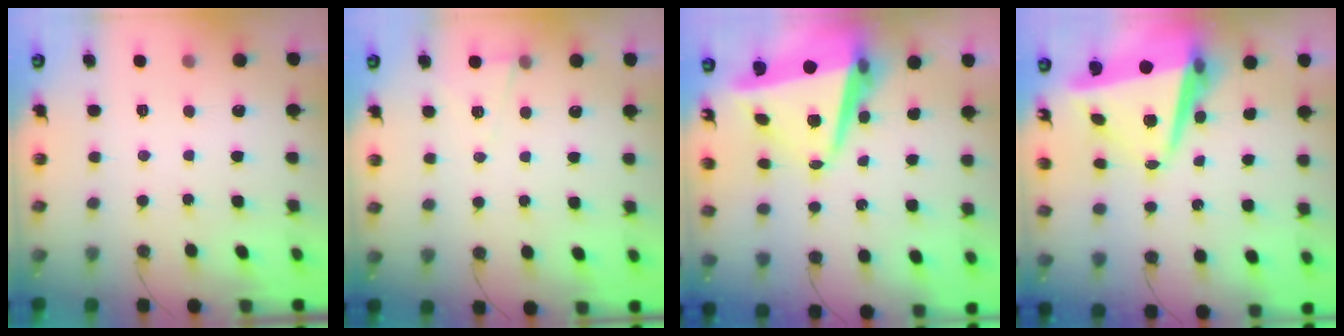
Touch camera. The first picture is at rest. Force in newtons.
{"total": 5.2, "press": 2.9, "slide": 4.3}
{"total": 11.6, "press": 11.3, "slide": 2.4}
{"total": 11.0, "press": 10.7, "slide": 2.5}